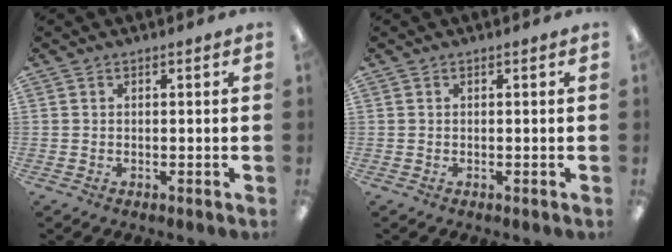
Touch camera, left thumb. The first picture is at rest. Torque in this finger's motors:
{"motor_torque": [-0.14, 0.09, -0.15, 0.14, 0.04]}